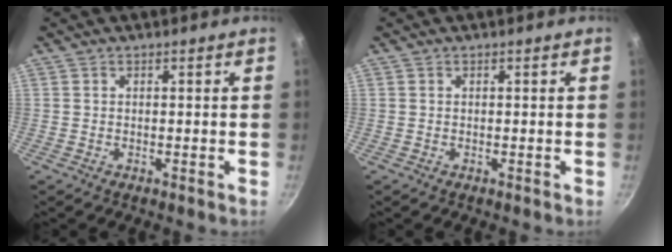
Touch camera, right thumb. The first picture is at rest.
{"total": 0.0}